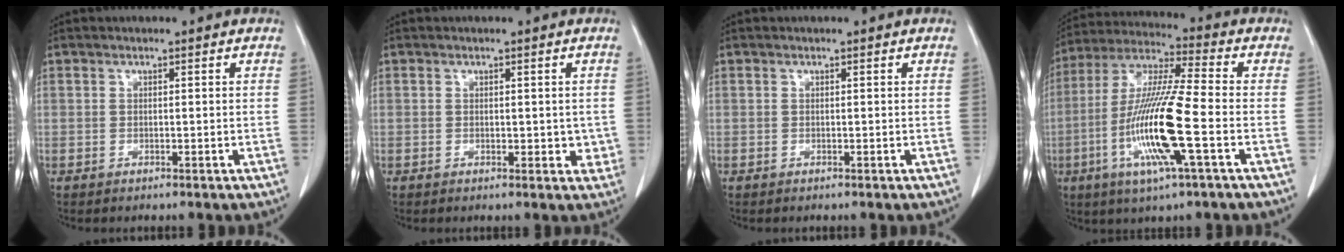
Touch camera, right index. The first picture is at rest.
{"total": 2.6, "force": [0.0, 1.7, 2.0], "torque": [-0.013, 0.000, 0.004]}
{"total": 0.0}
{"total": 15.6, "force": [-4.2, 0.5, 15.0], "torque": [-0.306, -0.011, -0.083]}